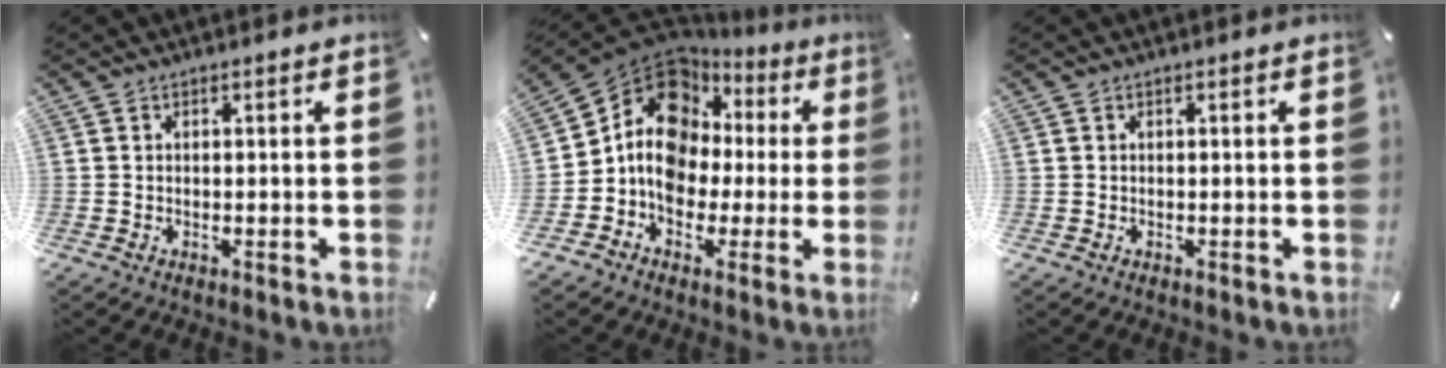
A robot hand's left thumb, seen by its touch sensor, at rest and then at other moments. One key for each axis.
{"total": 13.5, "fx": 1.8, "fy": 11.5, "fz": 6.8, "tx": -0.147, "ty": -0.017, "tz": 0.031}
{"total": 0.0}